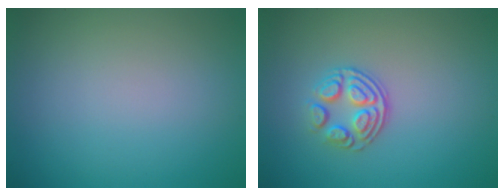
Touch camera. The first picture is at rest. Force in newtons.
{"total": 3.1, "press": 2.5, "slide": 1.9}